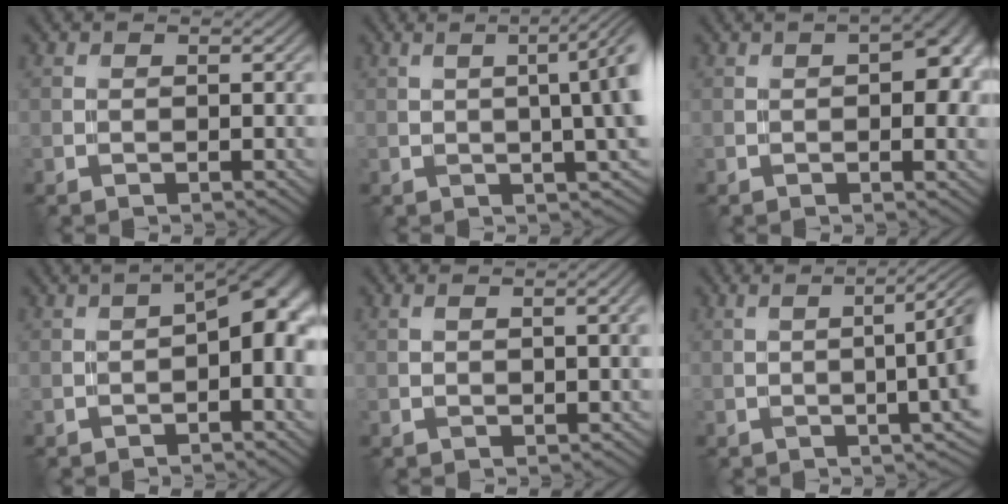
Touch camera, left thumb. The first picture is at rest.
{"total": 7.6, "force": [0.7, 1.6, 7.4], "torque": [-0.077, 0.012, 0.021]}
{"total": 5.1, "force": [0.2, 1.6, 4.9], "torque": [-0.068, -0.003, 0.013]}
{"total": 6.3, "force": [-0.2, 1.8, 6.0], "torque": [-0.087, 0.007, 0.000]}
{"total": 2.4, "force": [0.5, 0.6, 2.3], "torque": [-0.027, 0.003, 0.012]}
{"total": 7.7, "force": [0.4, 1.4, 7.6], "torque": [-0.092, 0.002, 0.019]}